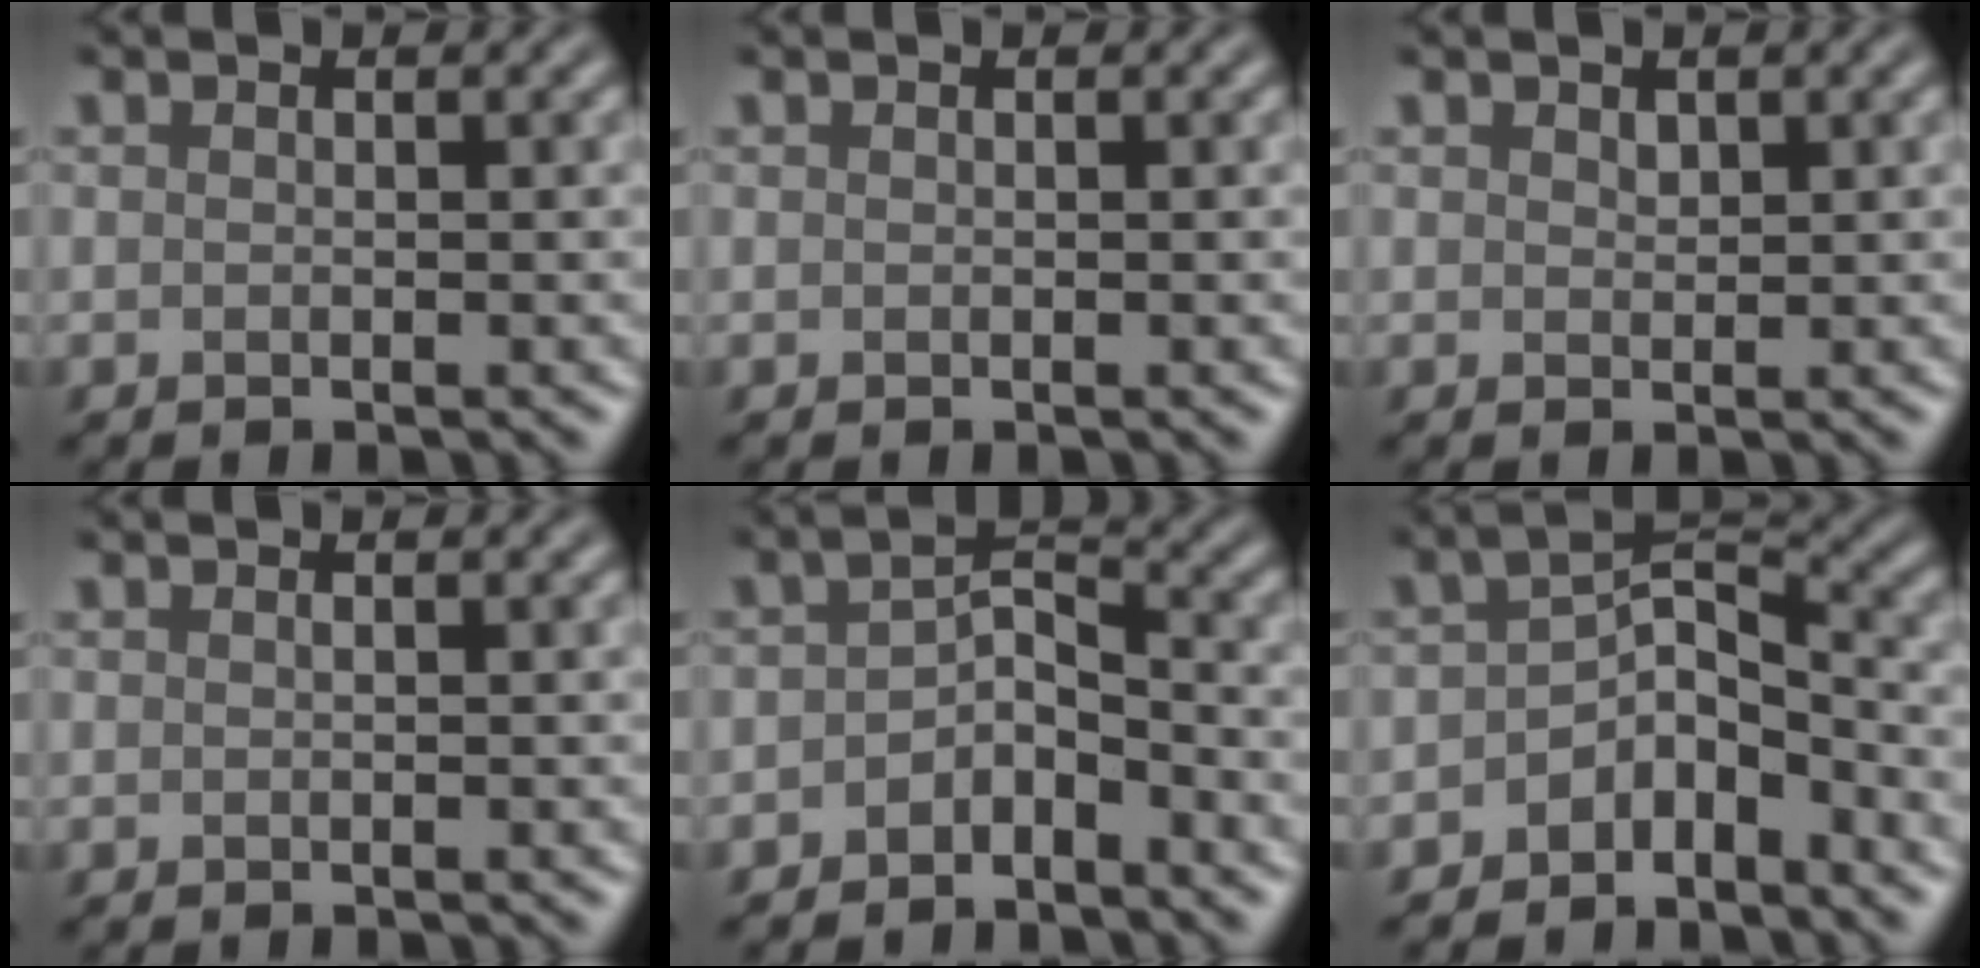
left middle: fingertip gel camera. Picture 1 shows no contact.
{"total": 0.0}
{"total": 0.7, "force": [0.3, -0.3, -0.5], "torque": [-0.003, 0.010, 0.025]}
{"total": 0.0}
{"total": 2.3, "force": [-1.9, 0.5, 1.2], "torque": [-0.031, 0.020, -0.025]}
{"total": 3.5, "force": [-2.6, 1.2, 2.0], "torque": [-0.039, 0.019, -0.037]}